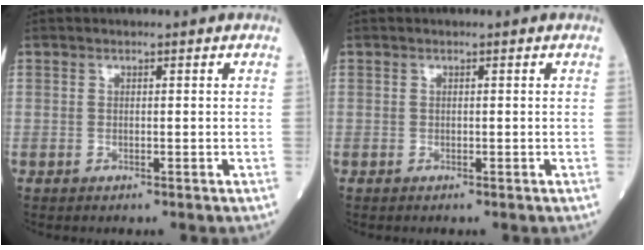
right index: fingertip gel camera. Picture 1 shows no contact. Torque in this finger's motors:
{"motor_torque": [0.05, -0.03, 0.05, 0.01]}